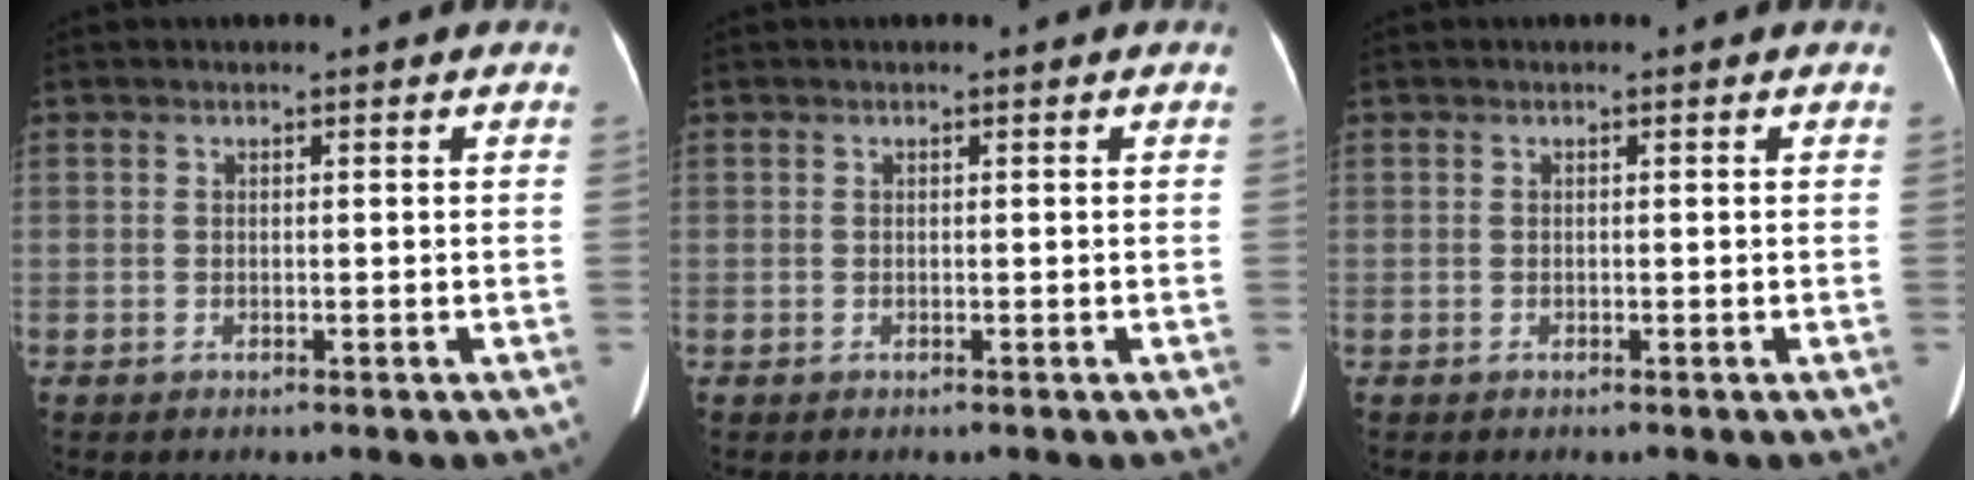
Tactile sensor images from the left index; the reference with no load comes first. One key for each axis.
{"total": 0.0}
{"total": 0.0}